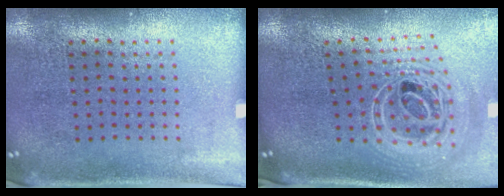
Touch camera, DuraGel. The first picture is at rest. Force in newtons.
{"total": 2.6, "press": 1.9, "slide": 1.9}